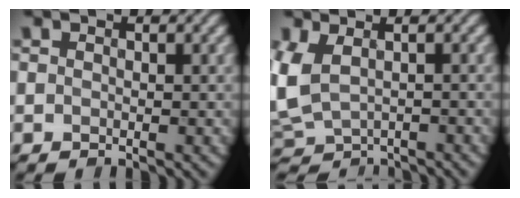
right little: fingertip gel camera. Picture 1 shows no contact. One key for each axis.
{"total": 3.8, "fx": -0.1, "fy": 2.6, "fz": 2.8, "tx": -0.081, "ty": -0.015, "tz": 0.012}